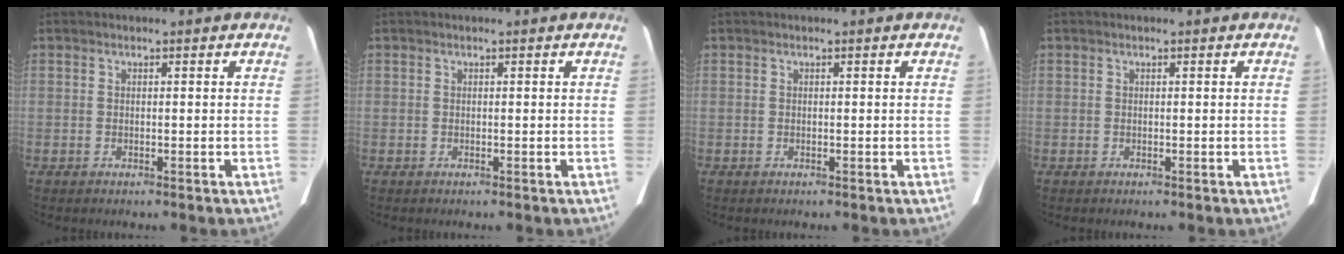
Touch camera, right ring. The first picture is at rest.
{"total": 0.0}
{"total": 0.0}
{"total": 0.0}